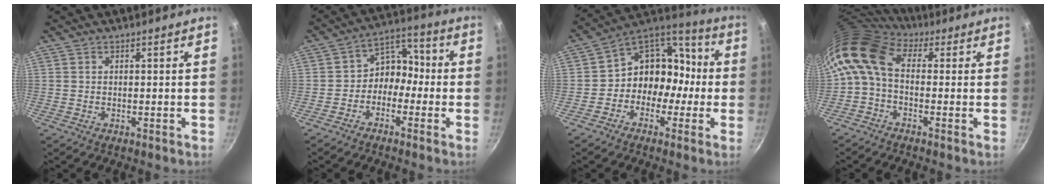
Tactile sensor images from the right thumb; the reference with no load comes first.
{"total": 7.3, "force": [-2.3, 5.8, 3.8], "torque": [-0.015, 0.047, -0.056]}
{"total": 13.0, "force": [-2.6, 11.0, 6.4], "torque": [-0.038, 0.067, -0.056]}
{"total": 9.2, "force": [0.5, 6.0, 6.9], "torque": [-0.133, 0.027, -0.012]}